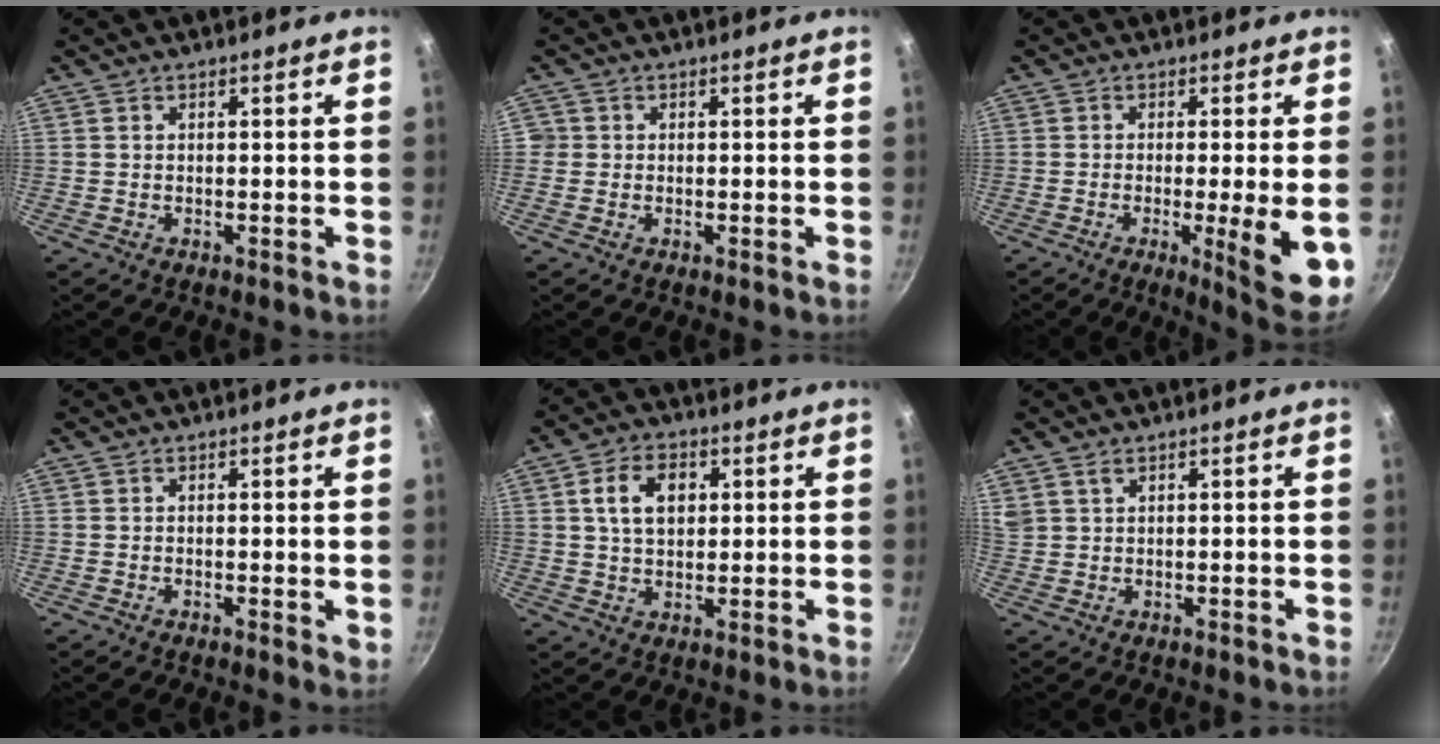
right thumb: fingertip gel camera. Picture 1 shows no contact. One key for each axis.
{"total": 1.2, "fx": -0.1, "fy": 1.2, "fz": 0.0, "tx": 0.006, "ty": 0.003, "tz": -0.003}
{"total": 10.0, "fx": -1.8, "fy": 1.2, "fz": 9.8, "tx": -0.130, "ty": -0.008, "tz": -0.020}
{"total": 1.0, "fx": 0.1, "fy": 0.4, "fz": 0.9, "tx": -0.012, "ty": -0.003, "tz": -0.001}
{"total": 8.3, "fx": 2.1, "fy": 5.7, "fz": 5.7, "tx": -0.085, "ty": 0.004, "tz": 0.036}
{"total": 2.5, "fx": 1.7, "fy": 1.3, "fz": 1.2, "tx": -0.024, "ty": 0.002, "tz": 0.043}